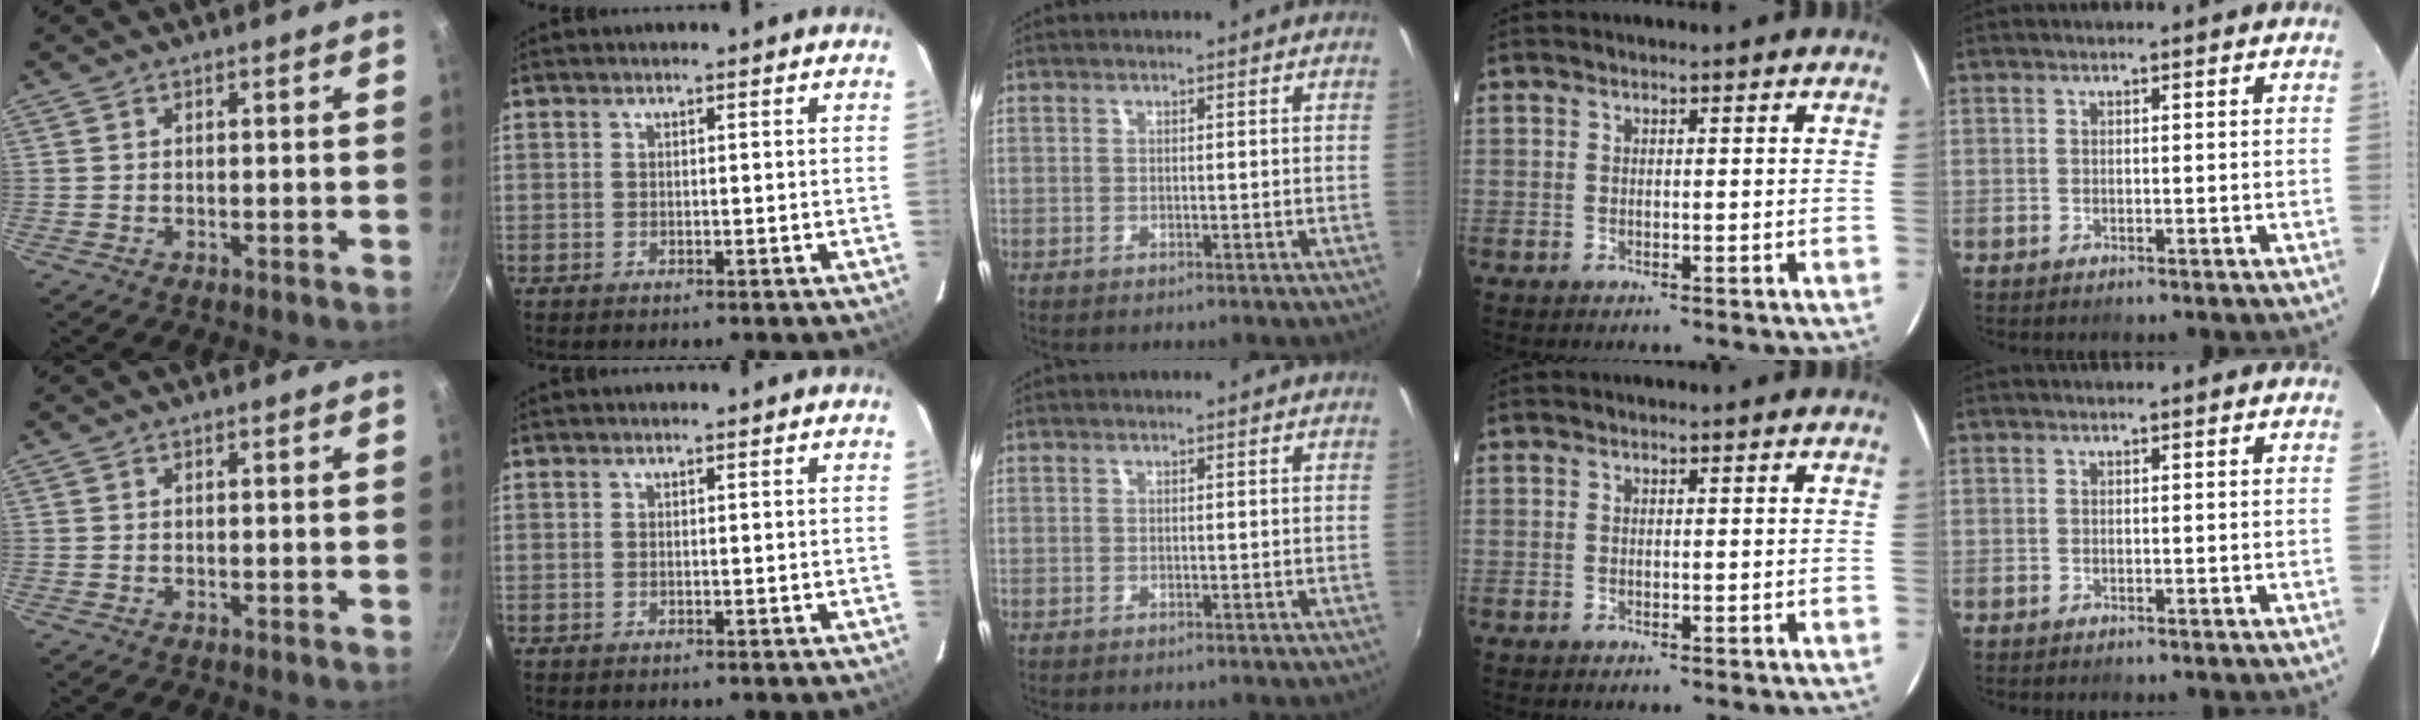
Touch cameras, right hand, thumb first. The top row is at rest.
{}